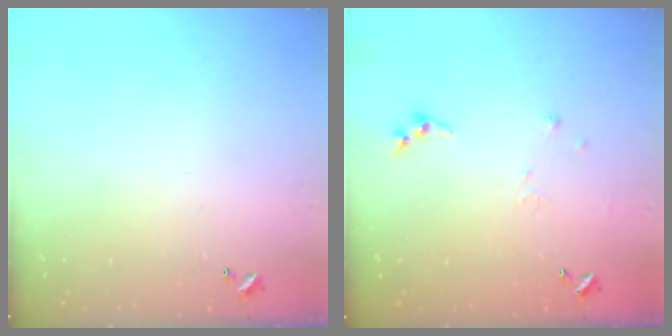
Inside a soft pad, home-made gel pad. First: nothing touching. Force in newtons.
{"total": 5.1, "press": 5.0, "slide": 0.8}